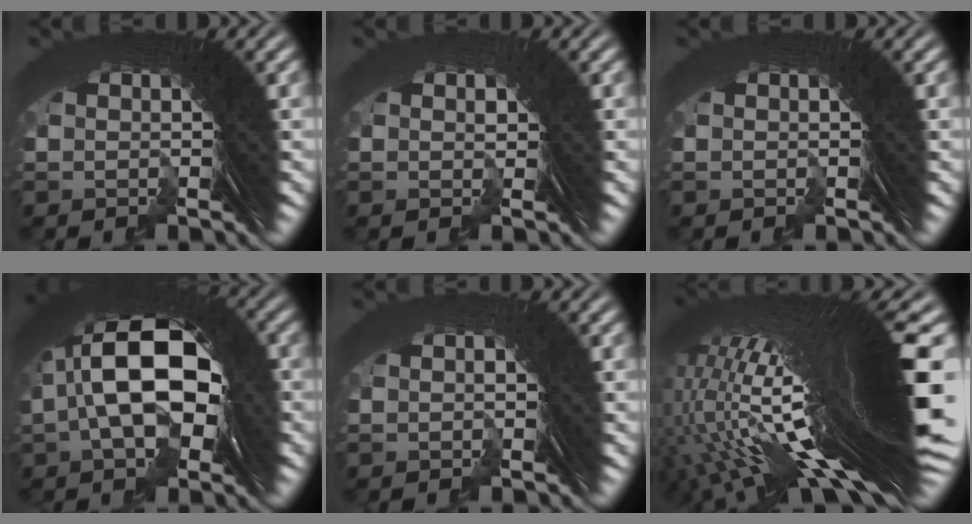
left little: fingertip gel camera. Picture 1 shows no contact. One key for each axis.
{"total": 0.6, "fx": 0.1, "fy": 0.6, "fz": 0.1, "tx": -0.001, "ty": 0.003, "tz": 0.004}
{"total": 0.0}
{"total": 12.7, "fx": 4.0, "fy": 5.7, "fz": 10.6, "tx": -0.148, "ty": 0.039, "tz": 0.037}
{"total": 0.9, "fx": -0.6, "fy": -0.3, "fz": -0.7, "tx": 0.012, "ty": 0.003, "tz": -0.010}
{"total": 26.9, "fx": 2.0, "fy": 6.9, "fz": 25.9, "tx": -0.350, "ty": 0.057, "tz": 0.021}